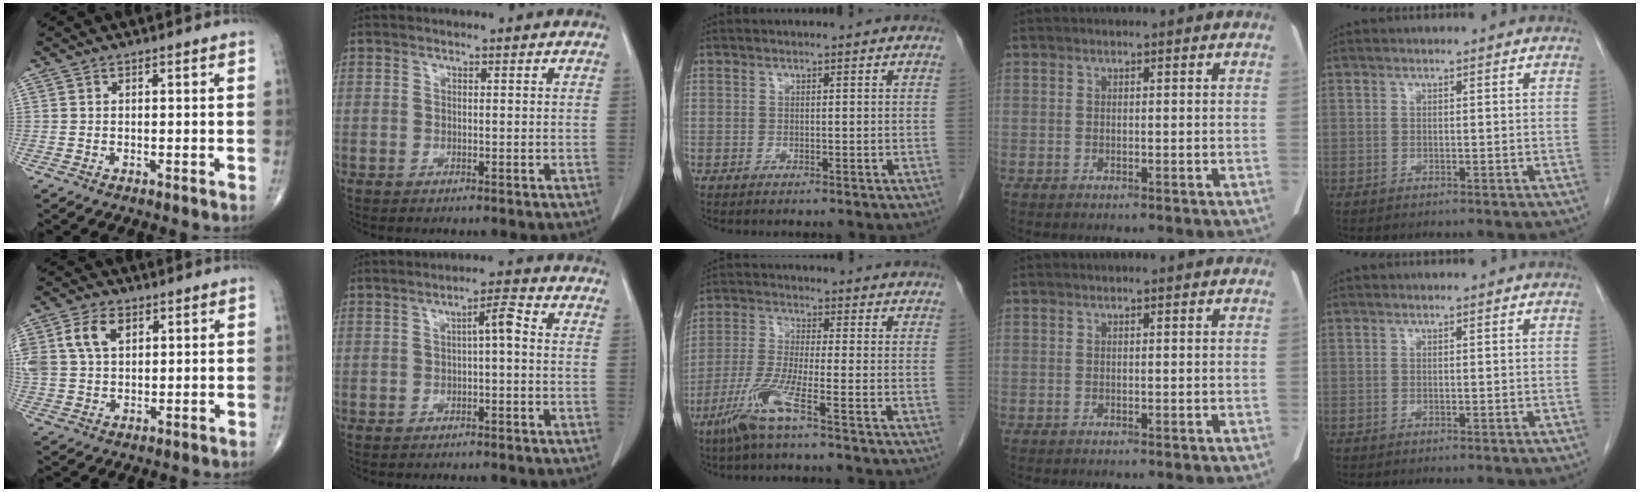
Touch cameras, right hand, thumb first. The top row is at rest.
{"thumb": {"total": 9.6, "force": [3.5, 6.4, 6.2], "torque": [-0.127, 0.002, 0.072]}, "index": {"total": 3.2, "force": [0.0, 0.4, 3.1], "torque": [-0.047, 0.009, -0.002]}, "middle": {"total": 7.1, "force": [-4.1, -0.6, 5.7], "torque": [-0.125, -0.014, -0.090]}}